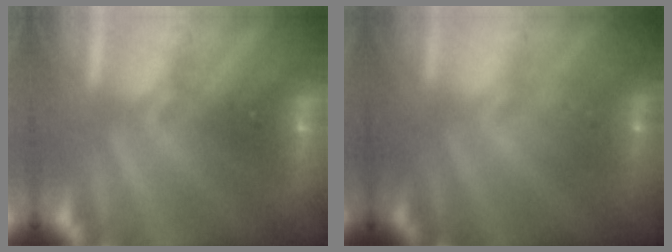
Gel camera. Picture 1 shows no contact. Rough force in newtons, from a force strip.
{"total": 1.0}